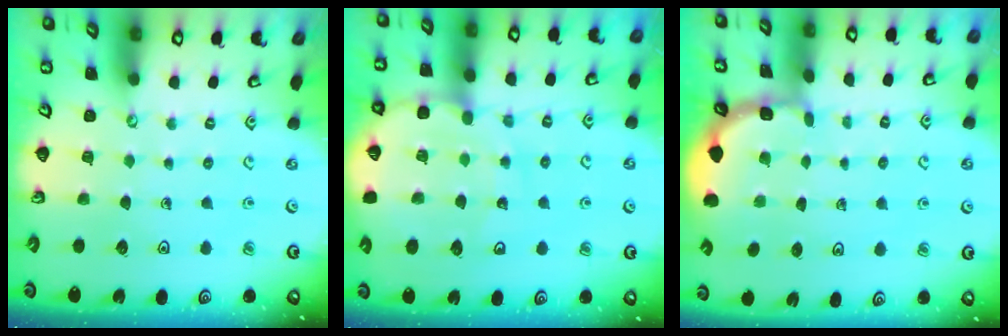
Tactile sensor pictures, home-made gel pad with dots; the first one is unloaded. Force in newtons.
{"total": 10.8, "press": 10.7, "slide": 1.3}
{"total": 2.1, "press": 2.1, "slide": 0.2}